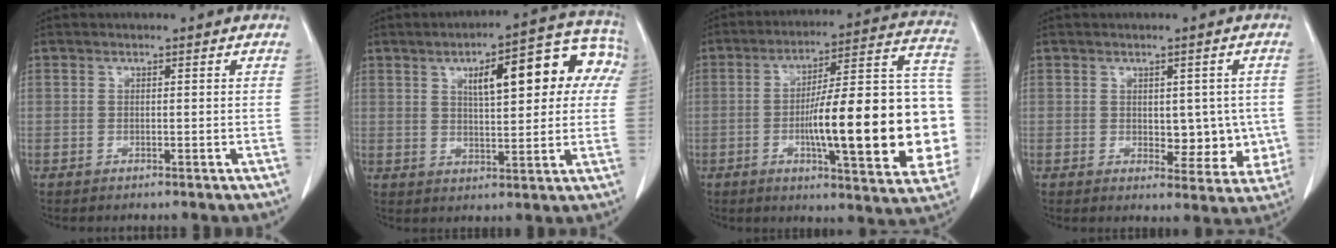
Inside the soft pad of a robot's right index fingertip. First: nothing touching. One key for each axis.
{"total": 15.1, "fx": 4.7, "fy": 4.9, "fz": 13.6, "tx": -0.168, "ty": 0.041, "tz": 0.060}
{"total": 25.2, "fx": -3.9, "fy": 4.4, "fz": 24.5, "tx": -0.267, "ty": 0.029, "tz": -0.050}
{"total": 6.9, "fx": 0.0, "fy": 4.0, "fz": 5.6, "tx": -0.048, "ty": 0.004, "tz": 0.010}